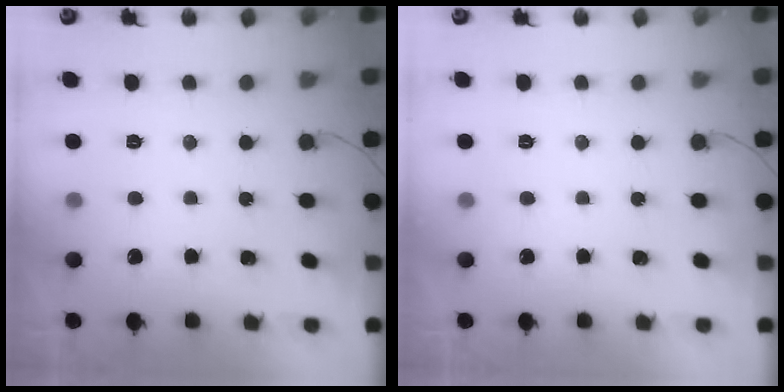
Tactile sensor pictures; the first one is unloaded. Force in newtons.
{"total": 0.0}